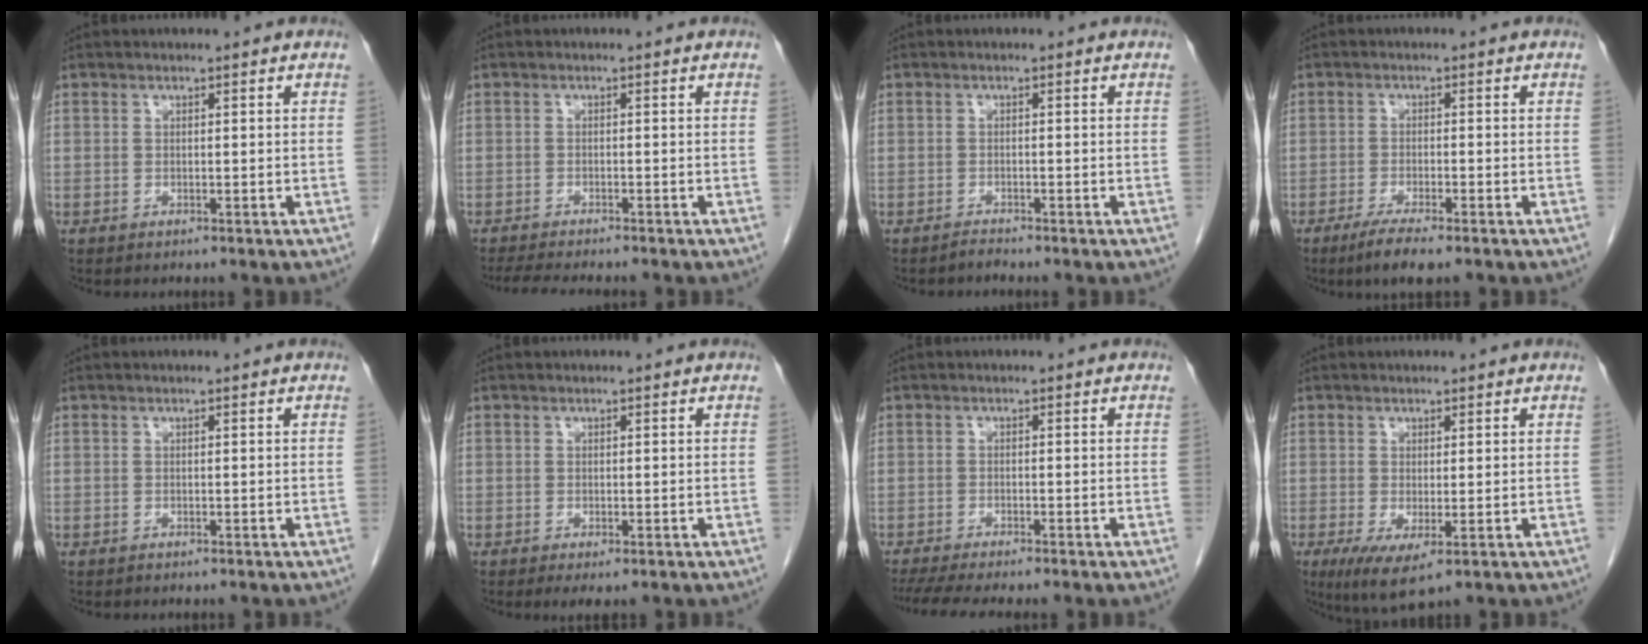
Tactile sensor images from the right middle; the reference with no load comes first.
{"total": 7.7, "force": [-6.8, 1.0, 3.5], "torque": [-0.056, -0.014, -0.101]}
{"total": 0.9, "force": [-0.9, -0.1, -0.1], "torque": [0.004, -0.003, -0.015]}
{"total": 5.0, "force": [-3.5, 0.4, 3.6], "torque": [-0.065, -0.012, -0.060]}
{"total": 0.0}
{"total": 1.5, "force": [-0.8, 0.5, 1.2], "torque": [-0.019, -0.006, -0.008]}
{"total": 7.7, "force": [-6.5, 0.1, 4.1], "torque": [-0.054, -0.013, -0.103]}
{"total": 5.5, "force": [-1.9, 1.6, 4.9], "torque": [-0.084, -0.018, -0.023]}